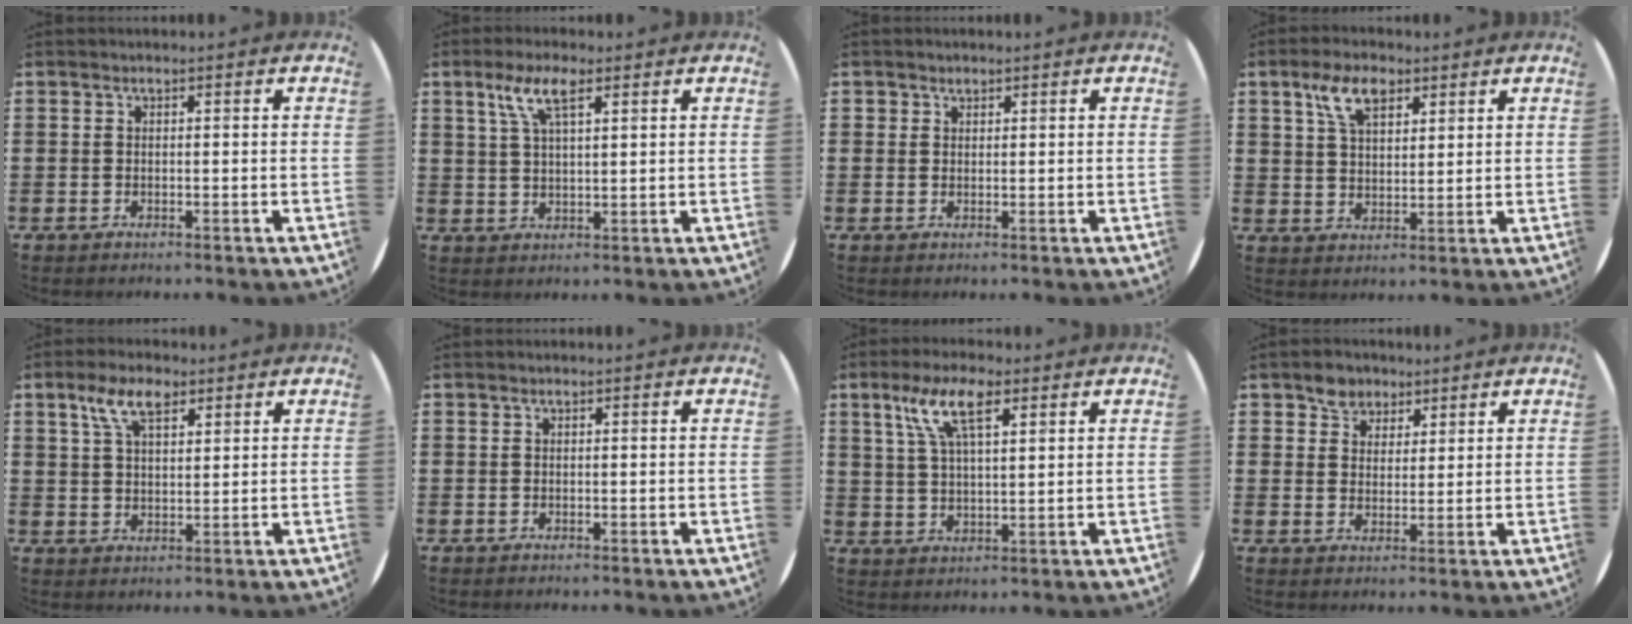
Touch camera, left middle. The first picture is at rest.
{"total": 5.4, "force": [3.1, 1.6, 4.1], "torque": [-0.088, 0.011, 0.053]}
{"total": 1.0, "force": [0.8, 0.6, -0.1], "torque": [0.009, 0.000, 0.015]}
{"total": 6.3, "force": [3.9, 3.2, 3.8], "torque": [-0.078, 0.010, 0.069]}
{"total": 5.9, "force": [3.6, 2.7, 3.8], "torque": [-0.076, 0.008, 0.064]}
{"total": 0.0}
{"total": 7.4, "force": [4.2, 2.6, 5.5], "torque": [-0.122, 0.013, 0.073]}
{"total": 3.7, "force": [2.8, 2.4, 0.1], "torque": [-0.003, 0.006, 0.052]}